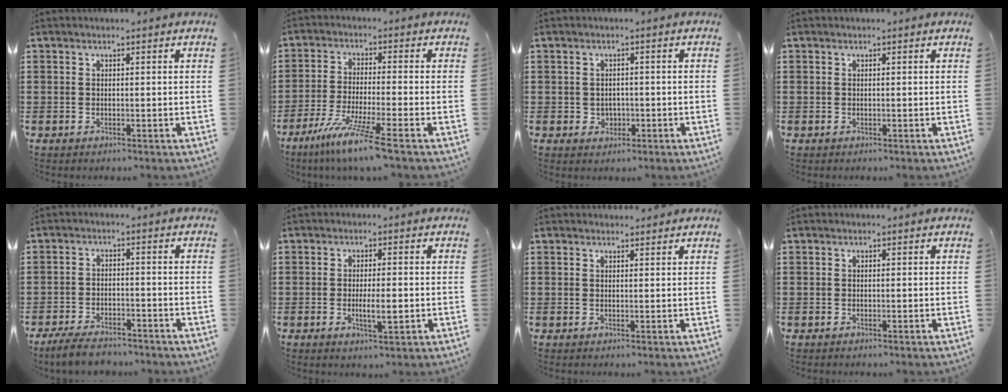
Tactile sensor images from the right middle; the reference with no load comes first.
{"total": 7.5, "force": [-5.5, -0.8, 5.0], "torque": [-0.107, -0.023, -0.108]}
{"total": 1.6, "force": [-0.3, 1.4, 0.7], "torque": [-0.017, 0.004, -0.009]}
{"total": 0.0}
{"total": 4.7, "force": [-4.3, 1.1, 1.8], "torque": [-0.034, 0.004, -0.084]}
{"total": 4.1, "force": [-1.0, 1.2, 3.8], "torque": [-0.055, 0.000, -0.021]}
{"total": 1.0, "force": [0.9, 0.1, -0.2], "torque": [0.008, -0.005, 0.017]}
{"total": 0.0}